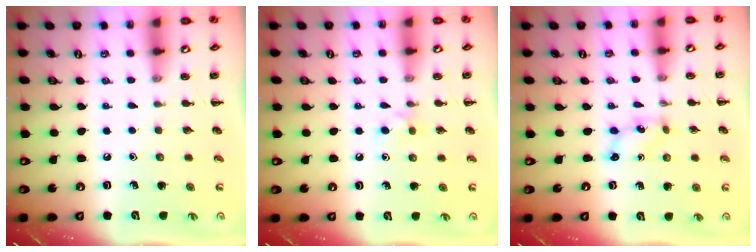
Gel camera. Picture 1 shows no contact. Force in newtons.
{"total": 4.1, "press": 3.8, "slide": 1.6}
{"total": 1.8, "press": 1.8, "slide": 0.3}